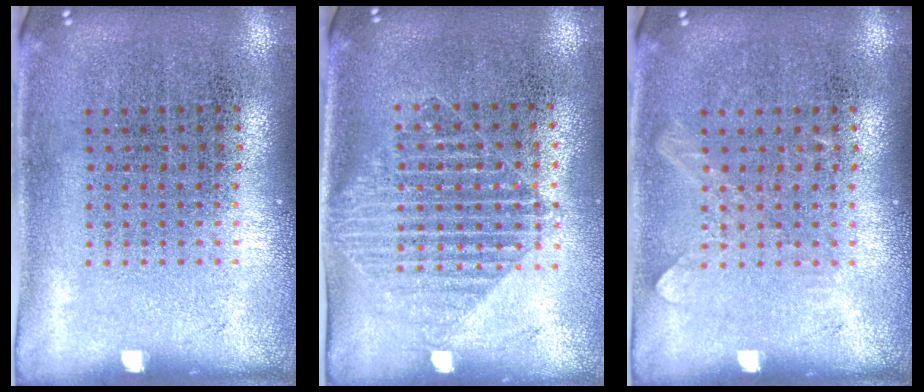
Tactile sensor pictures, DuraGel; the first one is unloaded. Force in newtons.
{"total": 1.5, "press": 1.3, "slide": 0.8}
{"total": 0.8, "press": 0.8, "slide": 0.2}